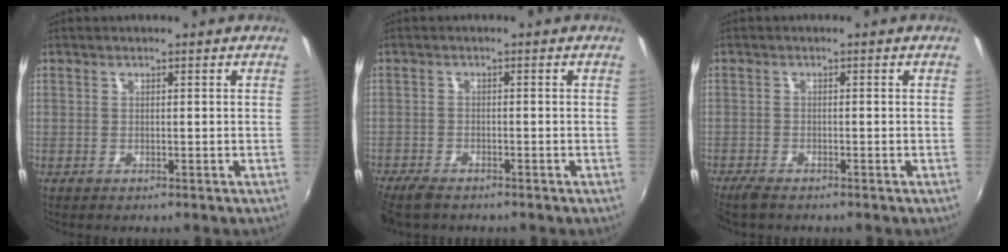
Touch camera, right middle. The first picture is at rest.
{"total": 5.7, "force": [-4.8, 1.8, 2.5], "torque": [-0.073, -0.026, -0.093]}
{"total": 3.5, "force": [-3.0, 0.8, 1.6], "torque": [-0.043, -0.015, -0.059]}